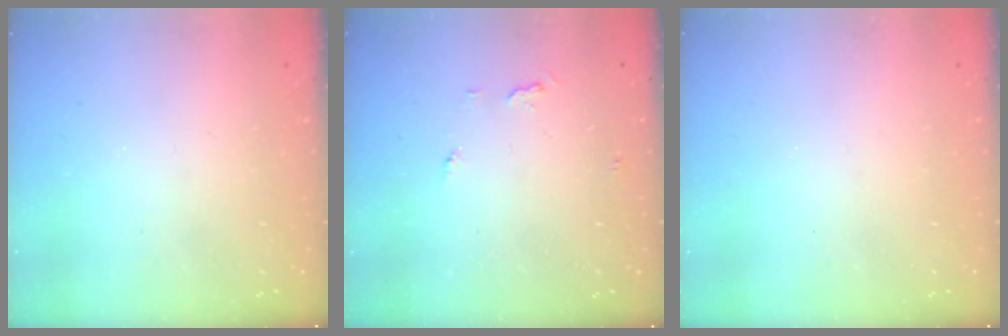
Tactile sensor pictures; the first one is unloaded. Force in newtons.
{"total": 4.6, "press": 4.5, "slide": 0.4}
{"total": 0.0}